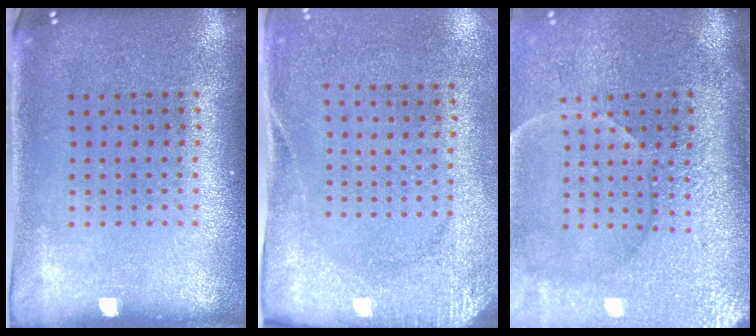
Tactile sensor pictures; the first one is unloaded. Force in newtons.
{"total": 2.6, "press": 2.0, "slide": 1.6}
{"total": 4.3, "press": 3.8, "slide": 2.1}